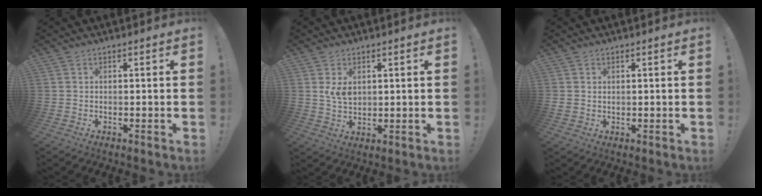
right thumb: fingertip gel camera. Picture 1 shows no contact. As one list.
[{"total": 5.3, "force": [1.8, 3.5, 3.5], "torque": [-0.044, -0.011, 0.032]}, {"total": 1.3, "force": [0.8, 0.9, 0.4], "torque": [-0.006, 0.001, 0.015]}]